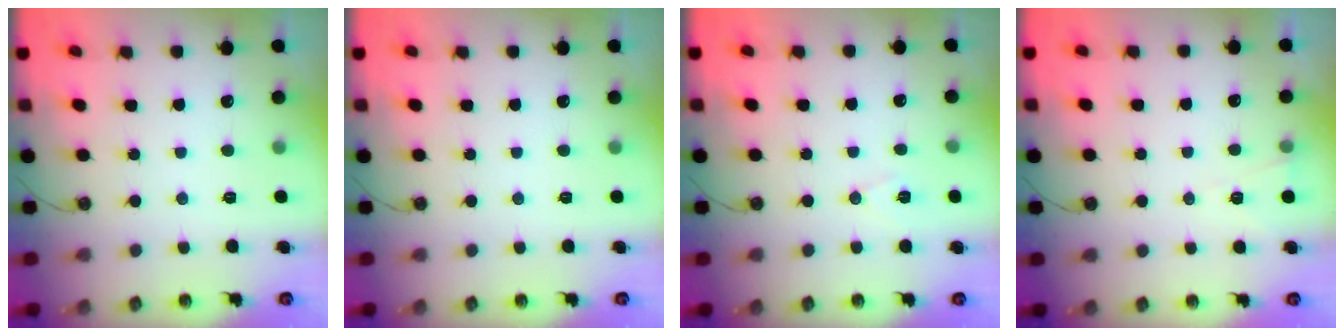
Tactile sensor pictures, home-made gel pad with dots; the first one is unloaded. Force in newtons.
{"total": 0.0}
{"total": 7.4, "press": 5.9, "slide": 4.5}
{"total": 4.9, "press": 2.4, "slide": 4.3}